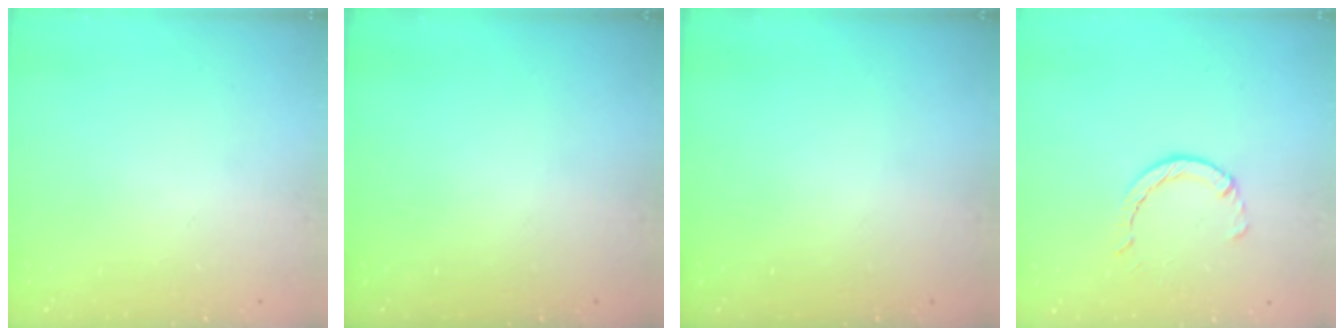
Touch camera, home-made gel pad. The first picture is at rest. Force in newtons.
{"total": 0.0}
{"total": 0.0}
{"total": 2.4, "press": 2.4, "slide": 0.4}